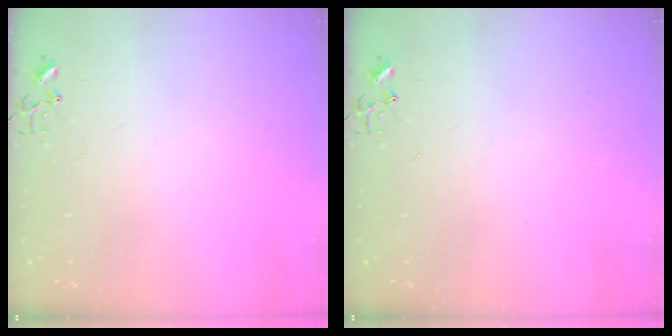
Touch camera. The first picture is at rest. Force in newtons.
{"total": 0.0}